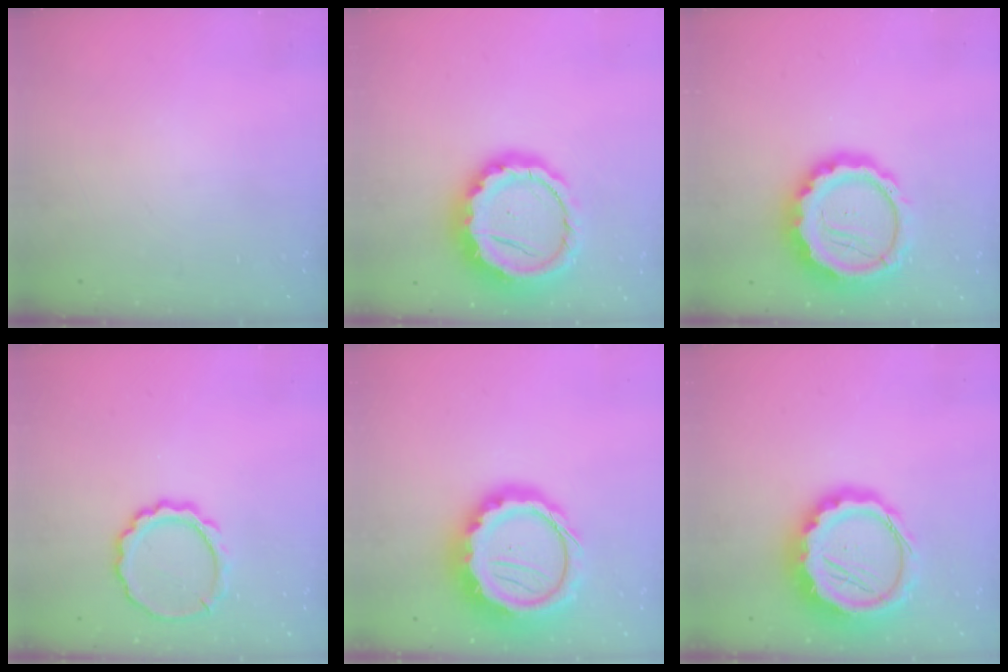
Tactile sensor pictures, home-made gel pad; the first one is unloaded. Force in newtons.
{"total": 16.7, "press": 16.3, "slide": 3.5}
{"total": 15.4, "press": 15.1, "slide": 3.2}
{"total": 9.8, "press": 9.8, "slide": 1.1}
{"total": 18.9, "press": 18.5, "slide": 4.1}
{"total": 16.2, "press": 15.8, "slide": 3.7}